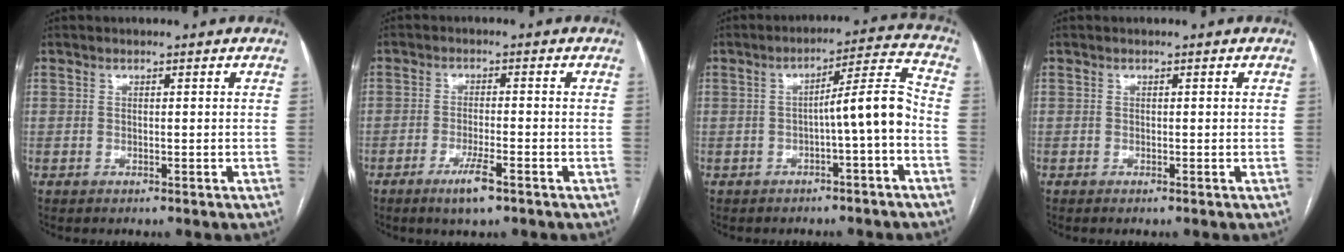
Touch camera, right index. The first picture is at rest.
{"total": 4.5, "force": [-2.7, 0.4, 3.6], "torque": [-0.068, -0.006, -0.046]}
{"total": 7.7, "force": [-2.1, -0.3, 7.4], "torque": [-0.103, 0.025, -0.028]}
{"total": 0.0}